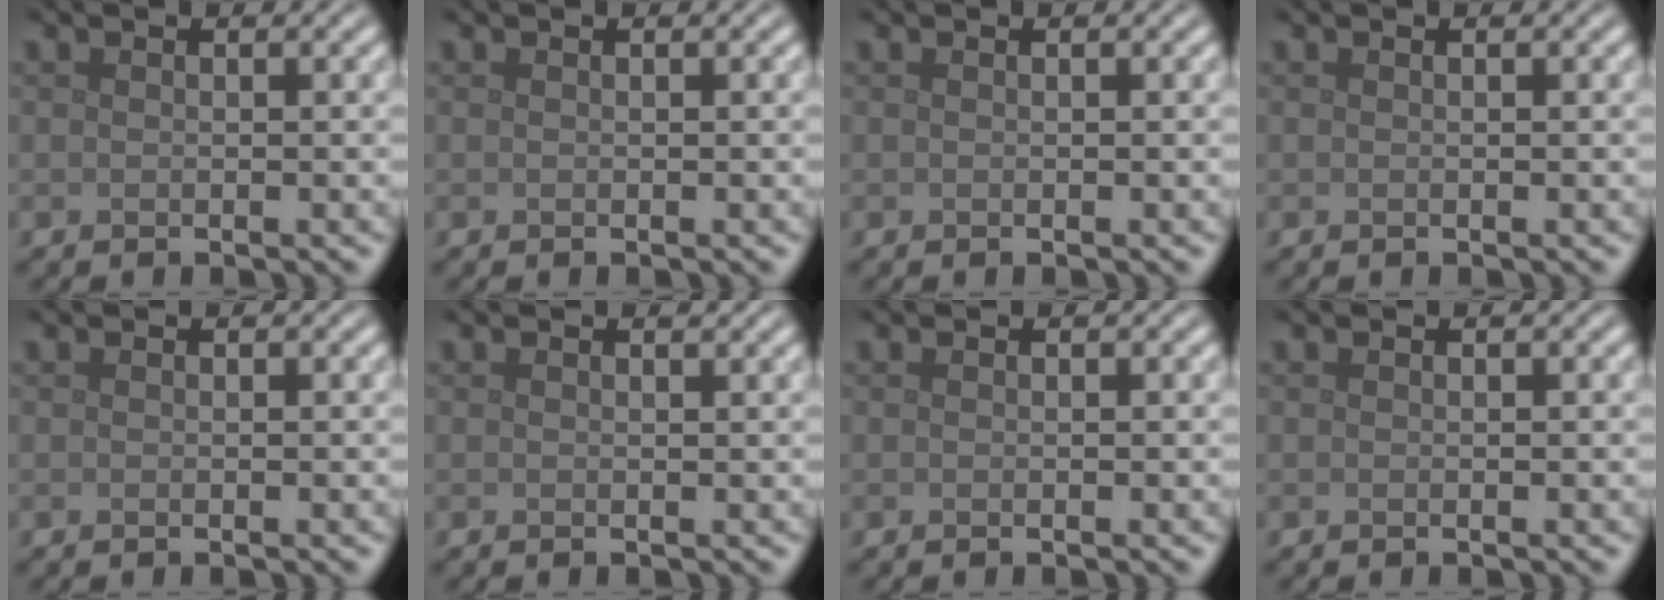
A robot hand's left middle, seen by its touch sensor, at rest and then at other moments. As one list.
[{"total": 0.0}, {"total": 0.0}, {"total": 0.0}, {"total": 0.0}, {"total": 0.5, "force": [0.5, 0.0, 0.1], "torque": [-0.002, -0.002, 0.007]}, {"total": 0.0}, {"total": 0.0}]